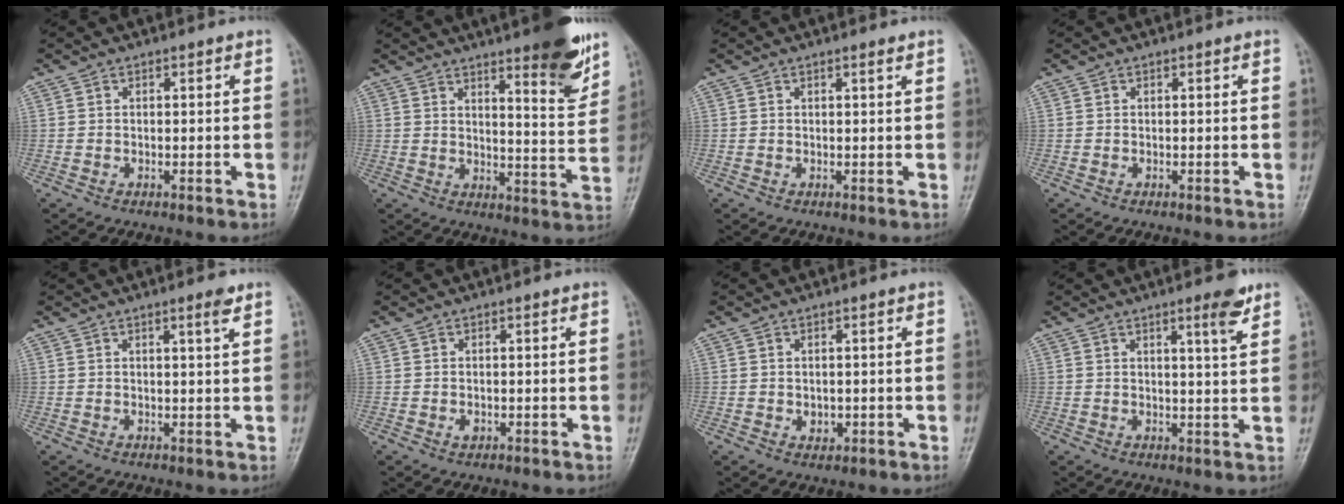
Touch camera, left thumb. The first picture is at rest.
{"total": 13.3, "force": [8.7, 2.9, 9.7], "torque": [-0.102, -0.055, 0.121]}
{"total": 0.8, "force": [0.6, 0.0, 0.5], "torque": [-0.009, -0.003, 0.009]}
{"total": 0.0}
{"total": 2.4, "force": [1.5, 0.1, 1.9], "torque": [-0.030, -0.010, 0.022]}
{"total": 1.0, "force": [-0.3, 0.8, 0.5], "torque": [-0.004, 0.000, -0.003]}
{"total": 1.9, "force": [-0.3, 1.6, 1.0], "torque": [-0.004, 0.000, 0.002]}
{"total": 4.9, "force": [3.1, 0.6, 3.8], "torque": [-0.050, -0.021, 0.044]}